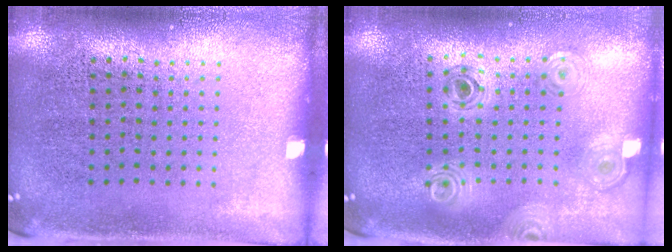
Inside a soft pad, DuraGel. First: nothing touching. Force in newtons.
{"total": 0.8, "press": 0.8, "slide": 0.1}